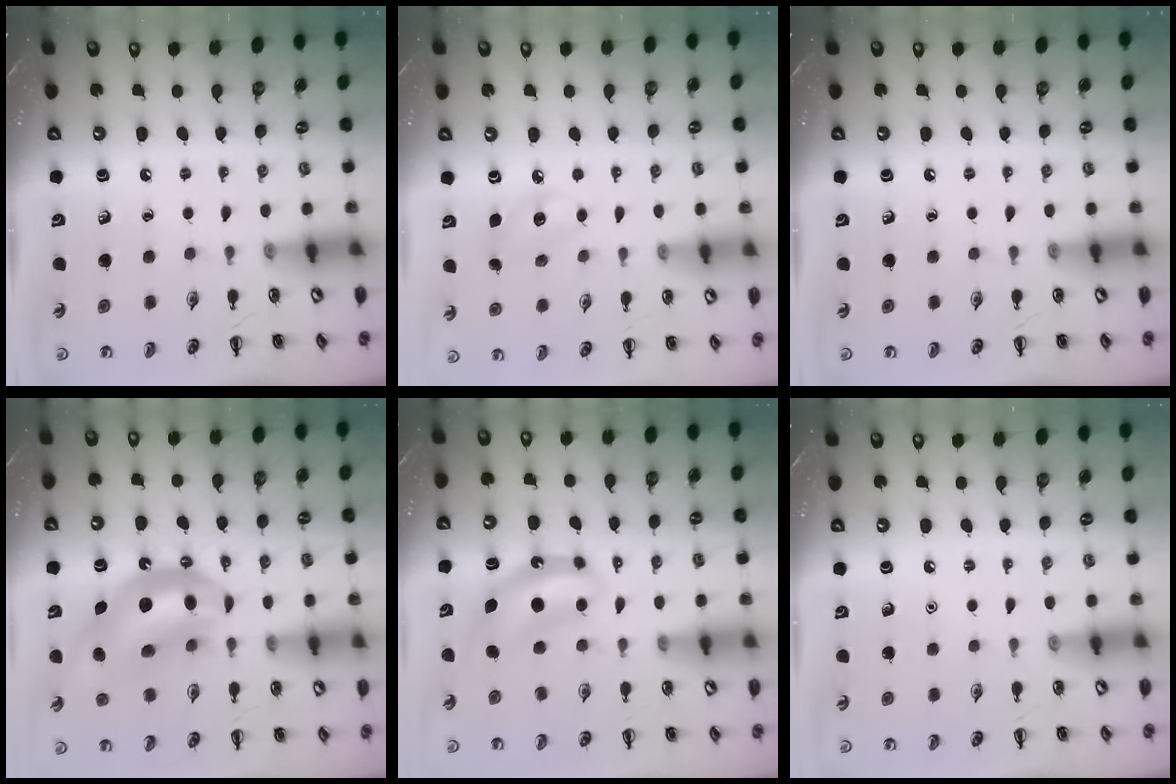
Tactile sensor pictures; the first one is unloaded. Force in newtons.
{"total": 7.2, "press": 7.0, "slide": 1.9}
{"total": 0.0}
{"total": 14.9, "press": 14.2, "slide": 4.2}
{"total": 7.1, "press": 7.1, "slide": 0.5}
{"total": 1.5, "press": 1.5, "slide": 0.1}